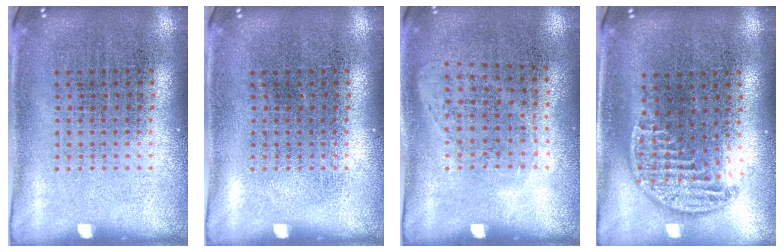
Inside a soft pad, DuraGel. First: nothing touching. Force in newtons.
{"total": 0.0}
{"total": 1.1, "press": 0.9, "slide": 0.6}
{"total": 1.2, "press": 1.0, "slide": 0.7}